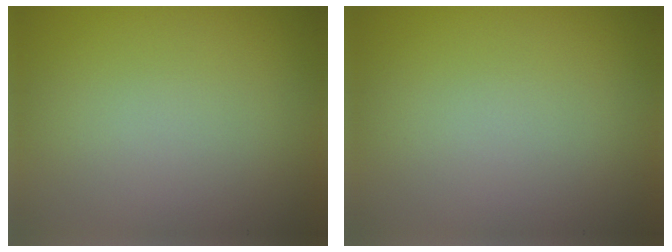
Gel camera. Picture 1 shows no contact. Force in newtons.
{"total": 0.0}